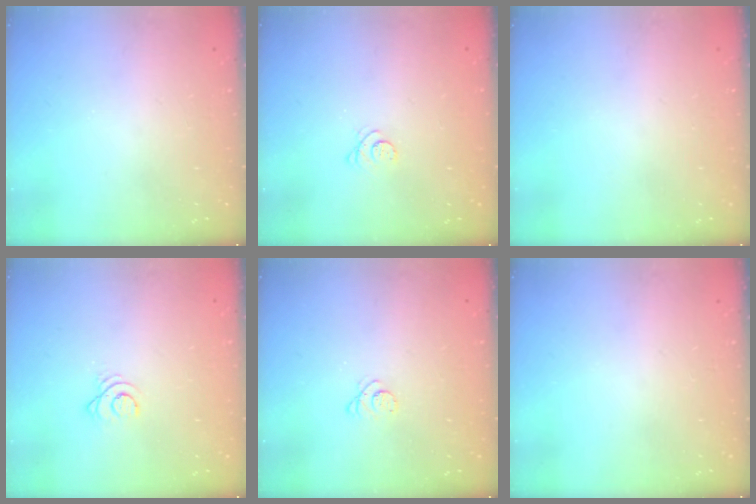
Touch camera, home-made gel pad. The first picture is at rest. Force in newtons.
{"total": 2.8, "press": 2.8, "slide": 0.4}
{"total": 0.0}
{"total": 2.7, "press": 2.7, "slide": 0.3}
{"total": 2.6, "press": 2.6, "slide": 0.3}
{"total": 0.0}